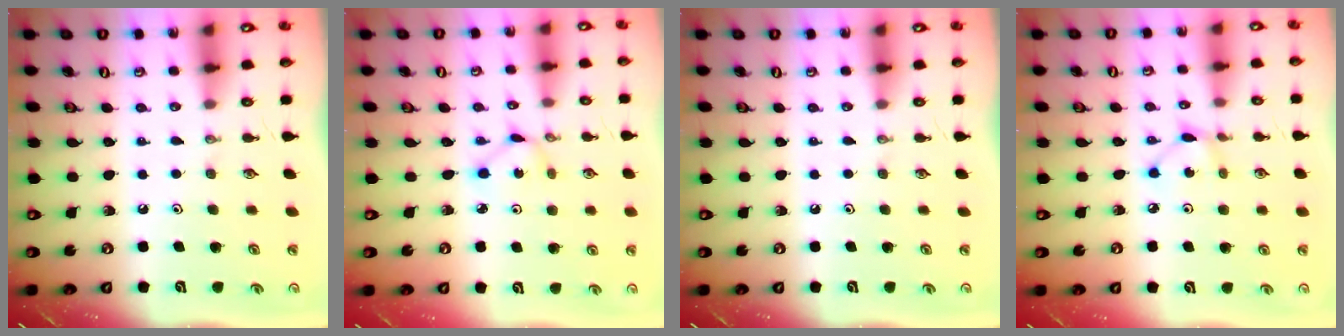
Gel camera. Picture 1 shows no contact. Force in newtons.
{"total": 1.6, "press": 1.6, "slide": 0.2}
{"total": 0.0}
{"total": 2.8, "press": 2.8, "slide": 0.2}